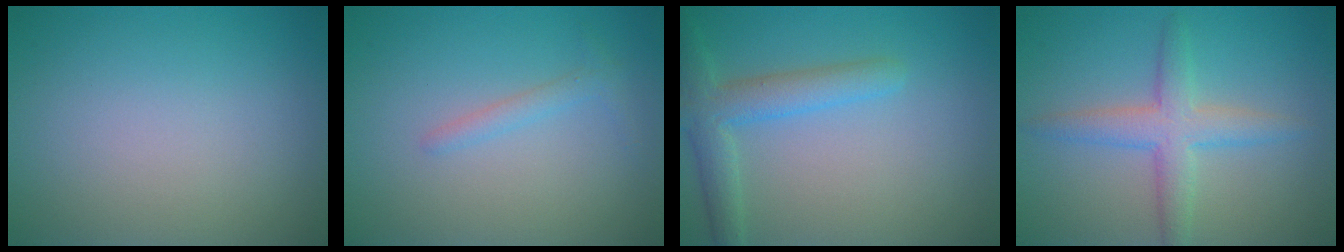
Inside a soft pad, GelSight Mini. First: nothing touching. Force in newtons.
{"total": 1.3, "press": 1.3, "slide": 0.1}
{"total": 3.8, "press": 3.8, "slide": 0.2}
{"total": 3.8, "press": 3.8, "slide": 0.1}